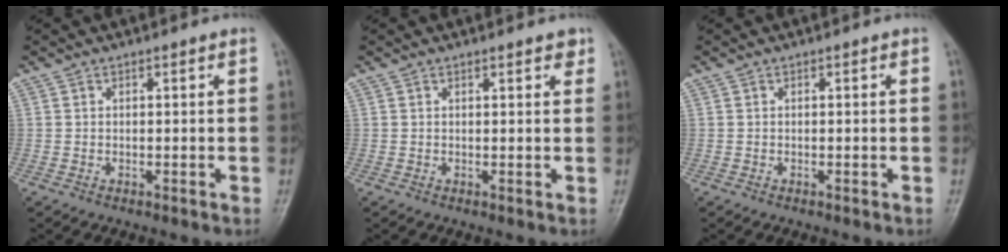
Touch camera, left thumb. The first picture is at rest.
{"total": 1.8, "force": [1.4, 0.6, 1.0], "torque": [-0.006, -0.004, 0.015]}
{"total": 0.0}